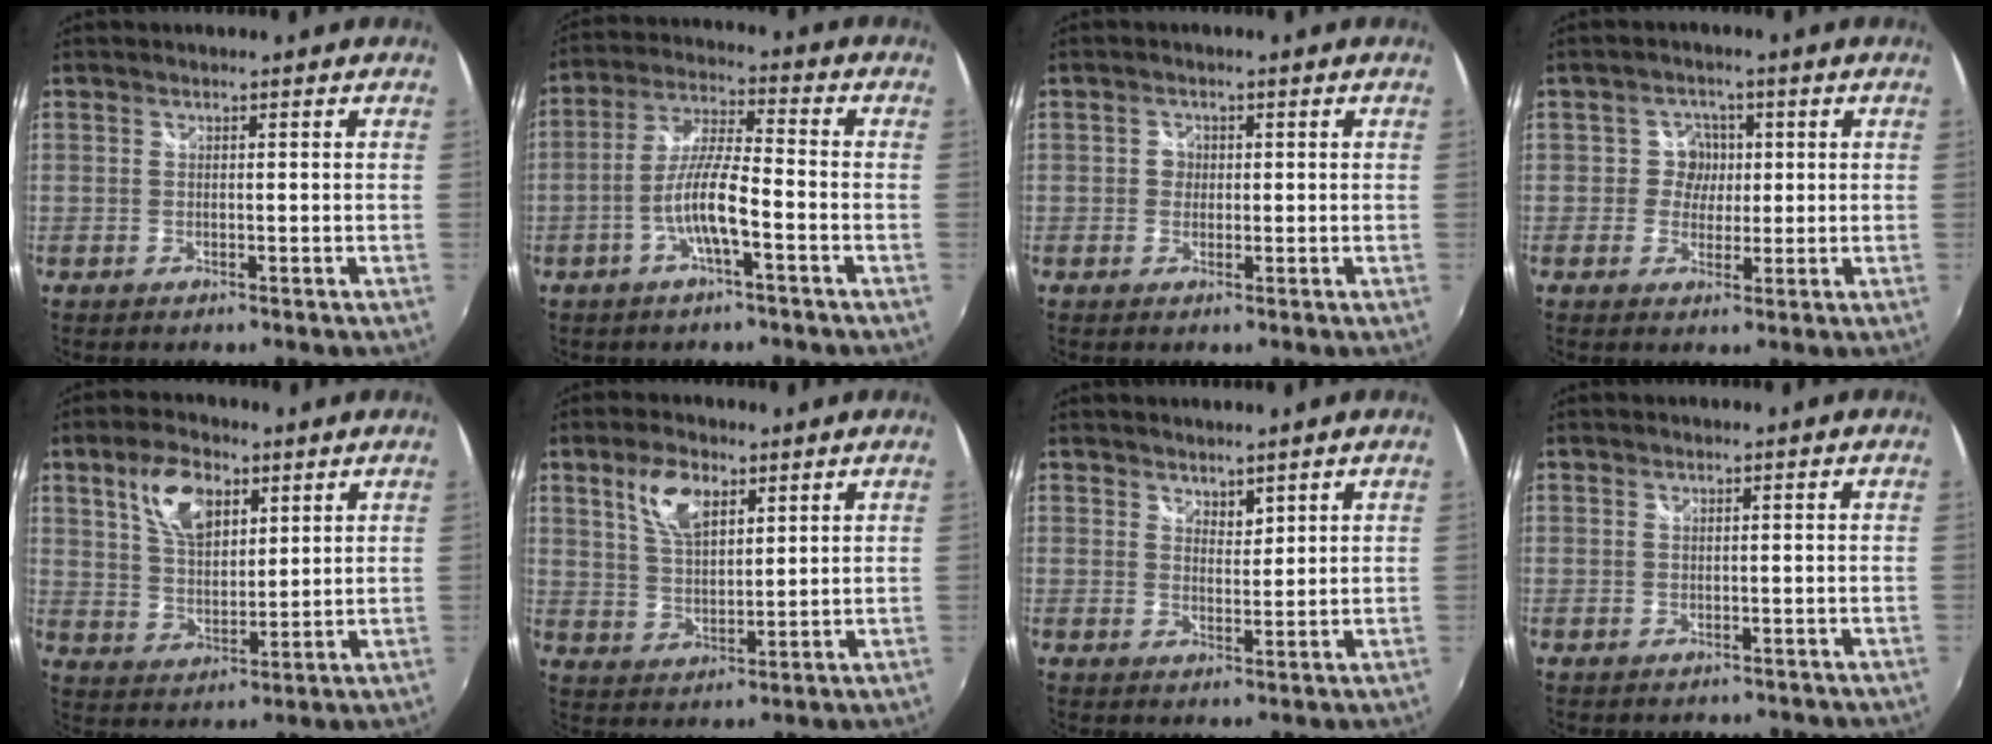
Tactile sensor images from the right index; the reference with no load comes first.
{"total": 8.5, "force": [-3.5, 0.9, 7.7], "torque": [-0.159, 0.007, -0.065]}
{"total": 1.9, "force": [-0.2, 1.9, 0.4], "torque": [-0.003, 0.002, -0.008]}
{"total": 3.9, "force": [0.1, 3.9, 0.3], "torque": [0.005, 0.008, -0.008]}
{"total": 10.1, "force": [5.0, 5.2, 7.1], "torque": [-0.133, 0.015, 0.096]}
{"total": 8.0, "force": [4.3, 3.8, 5.5], "torque": [-0.106, 0.011, 0.084]}
{"total": 2.5, "force": [2.2, 1.0, 0.7], "torque": [-0.006, 0.001, 0.038]}
{"total": 1.1, "force": [-0.6, 1.0, 0.1], "torque": [-0.001, -0.001, -0.004]}